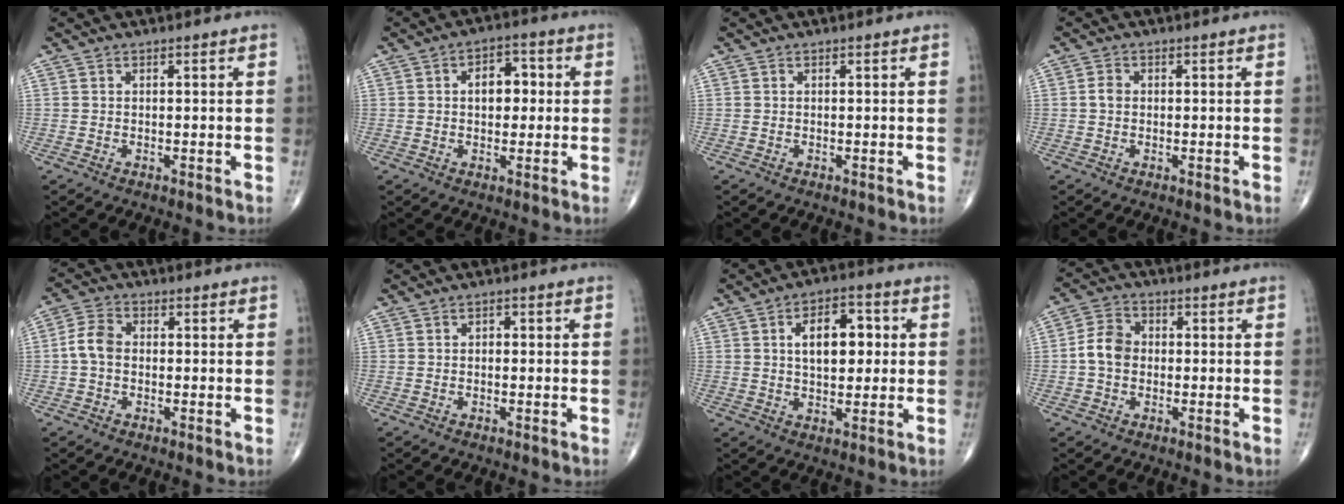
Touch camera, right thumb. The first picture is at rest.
{"total": 6.6, "force": [0.9, 4.2, 5.0], "torque": [-0.053, 0.012, 0.007]}
{"total": 0.0}
{"total": 1.8, "force": [0.0, 1.4, 1.1], "torque": [-0.018, 0.004, -0.002]}
{"total": 5.0, "force": [-0.4, 3.6, 3.5], "torque": [-0.068, 0.016, -0.016]}
{"total": 1.2, "force": [0.2, 0.8, 0.9], "torque": [-0.010, 0.005, 0.000]}
{"total": 10.2, "force": [1.9, 5.7, 8.3], "torque": [-0.099, 0.006, 0.028]}
{"total": 6.2, "force": [-0.5, 4.9, 3.8], "torque": [-0.062, 0.020, -0.019]}